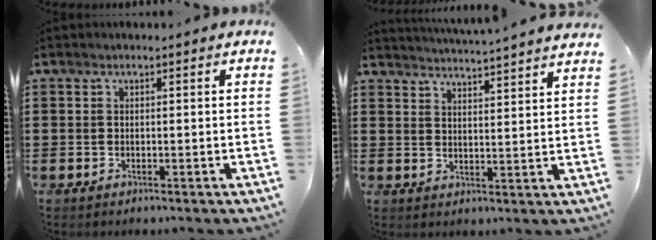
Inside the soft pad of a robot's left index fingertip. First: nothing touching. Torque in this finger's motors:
{"motor_torque": [0.84, -1.30, 0.16, 0.06]}